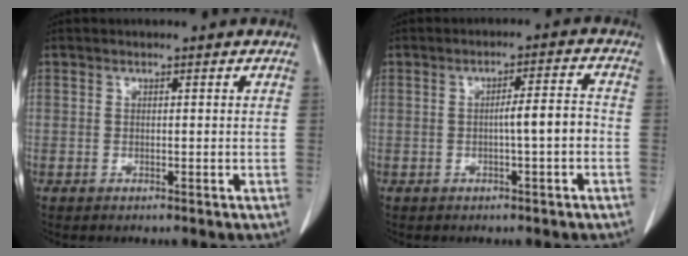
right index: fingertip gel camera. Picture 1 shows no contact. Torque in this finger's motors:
{"motor_torque": [0.71, -0.21, 0.40, 0.09]}